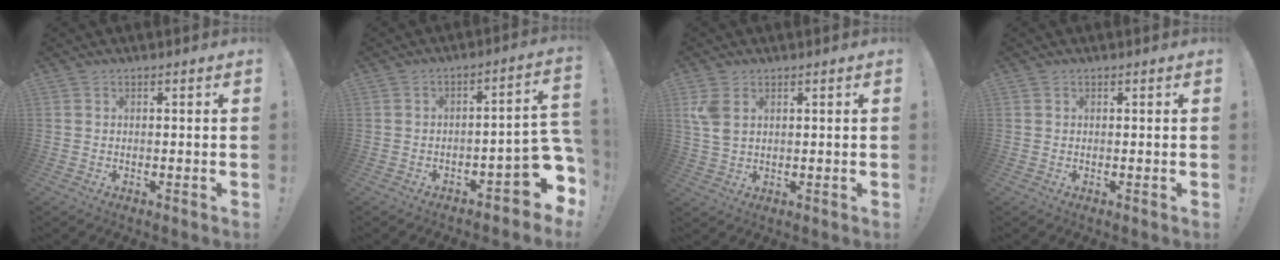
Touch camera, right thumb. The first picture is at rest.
{"total": 10.1, "force": [-4.9, 3.3, 8.2], "torque": [-0.092, 0.024, -0.082]}
{"total": 5.2, "force": [2.1, 3.1, 3.6], "torque": [-0.071, -0.005, 0.041]}
{"total": 0.0}